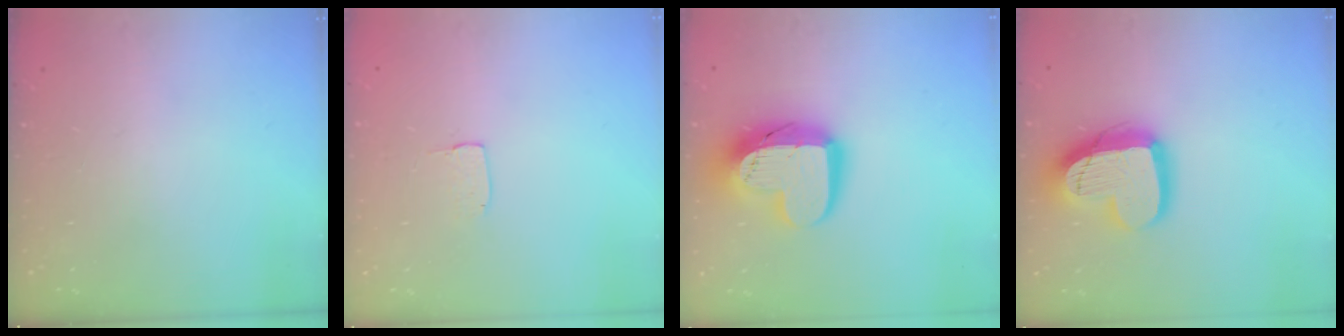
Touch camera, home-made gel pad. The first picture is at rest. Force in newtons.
{"total": 2.9, "press": 2.9, "slide": 0.2}
{"total": 18.0, "press": 17.9, "slide": 1.2}
{"total": 17.4, "press": 17.4, "slide": 1.4}